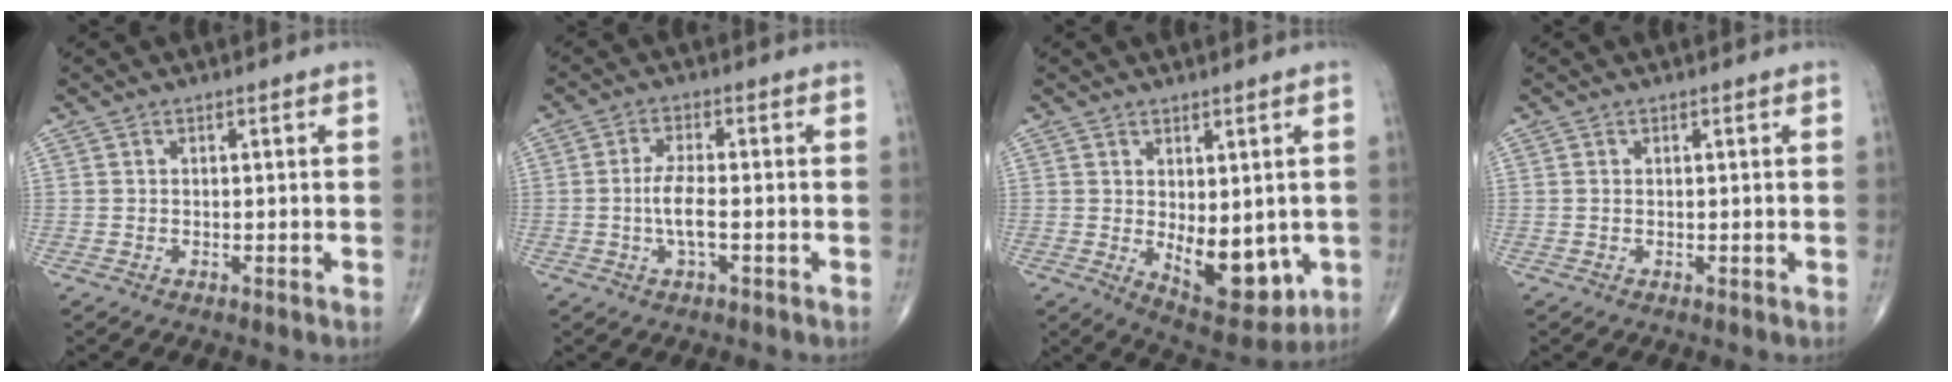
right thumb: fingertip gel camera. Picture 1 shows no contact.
{"total": 5.0, "force": [-1.0, 1.6, 4.7], "torque": [-0.099, 0.006, -0.021]}
{"total": 11.3, "force": [-1.3, 5.9, 9.5], "torque": [-0.102, -0.018, 0.003]}
{"total": 0.0}